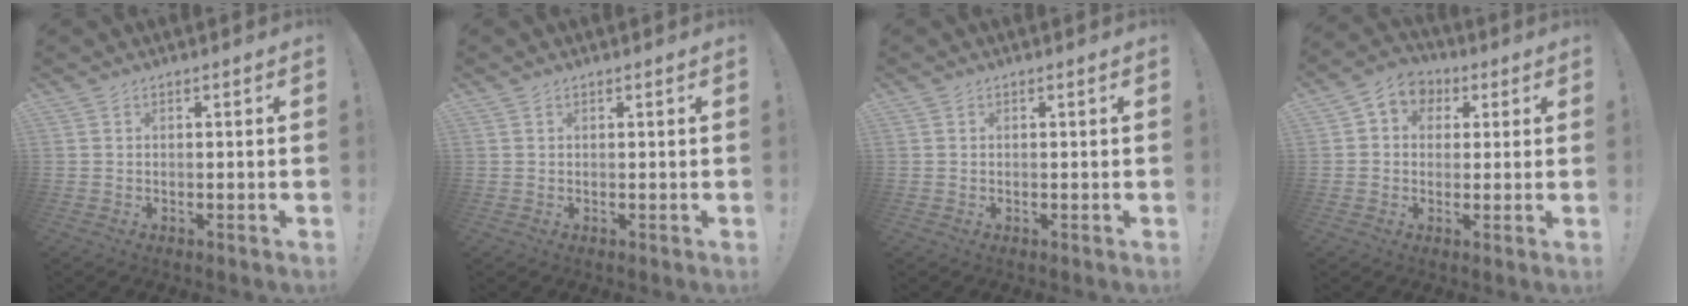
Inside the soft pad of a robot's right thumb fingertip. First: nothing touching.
{"total": 0.0}
{"total": 0.0}
{"total": 6.3, "force": [1.1, 5.7, 2.6], "torque": [-0.032, 0.003, 0.025]}